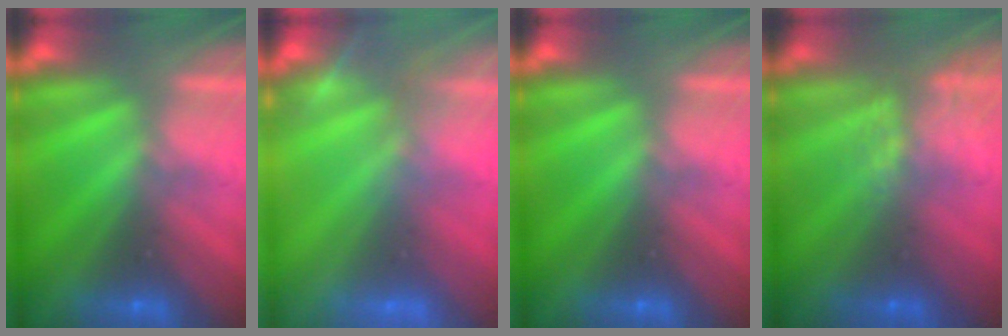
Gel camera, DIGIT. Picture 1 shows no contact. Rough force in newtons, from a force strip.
{"total": 2.9}
{"total": 0.0}
{"total": 3.8}